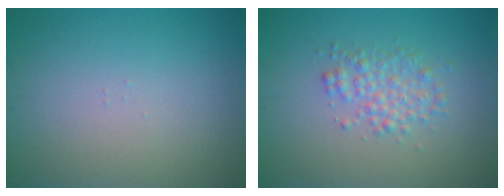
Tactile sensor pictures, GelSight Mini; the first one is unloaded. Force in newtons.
{"total": 2.6, "press": 2.6, "slide": 0.0}